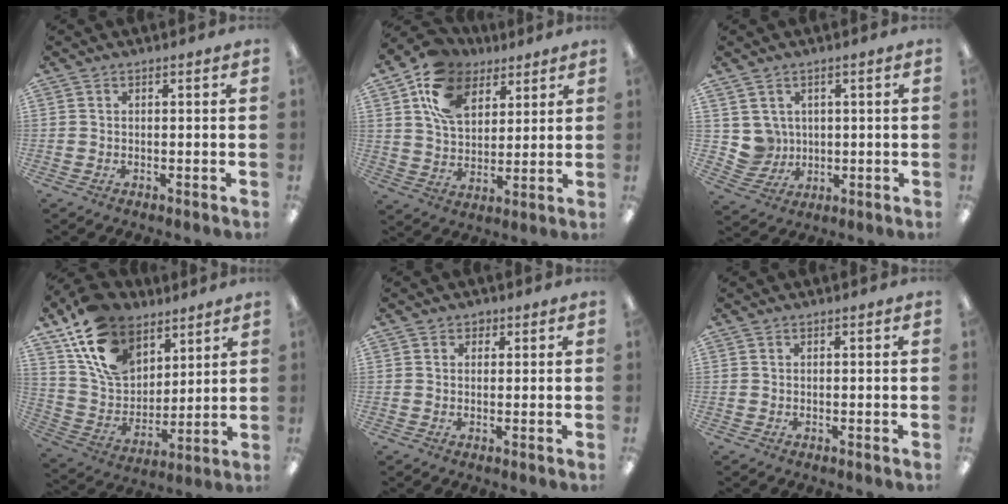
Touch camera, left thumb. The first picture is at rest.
{"total": 14.6, "force": [8.1, 9.8, 7.1], "torque": [-0.138, -0.021, 0.156]}
{"total": 5.5, "force": [1.9, 5.1, 0.2], "torque": [-0.019, -0.001, 0.042]}
{"total": 18.6, "force": [11.2, 12.4, 8.2], "torque": [-0.161, -0.051, 0.215]}
{"total": 1.5, "force": [0.7, 1.3, 0.3], "torque": [0.001, 0.001, 0.009]}
{"total": 0.0}